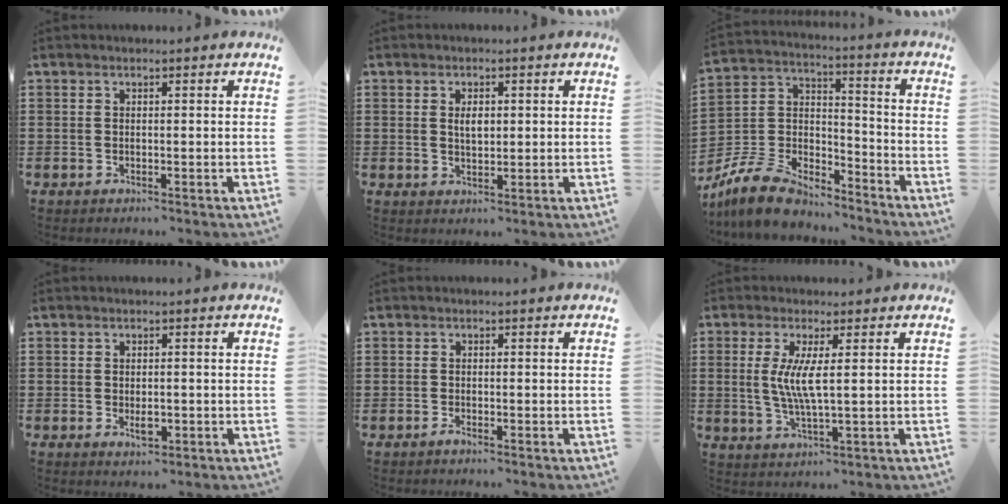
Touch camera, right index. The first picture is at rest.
{"total": 2.5, "force": [0.5, 1.2, 2.2], "torque": [-0.036, 0.003, 0.006]}
{"total": 9.7, "force": [-8.7, 2.8, 3.2], "torque": [-0.086, 0.018, -0.177]}
{"total": 2.2, "force": [-0.5, 1.0, 1.9], "torque": [-0.035, -0.001, -0.008]}
{"total": 0.7, "force": [-0.6, 0.1, 0.2], "torque": [-0.006, -0.002, -0.012]}
{"total": 5.5, "force": [0.8, 0.6, 5.4], "torque": [-0.110, -0.008, 0.009]}